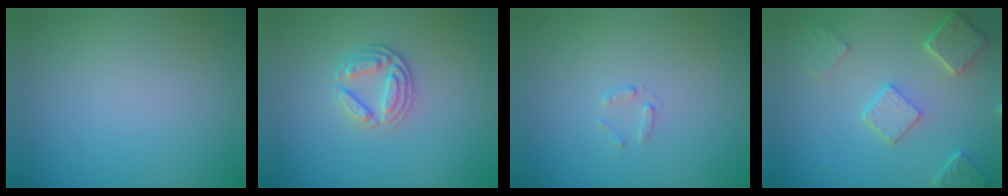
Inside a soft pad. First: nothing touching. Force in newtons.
{"total": 2.7, "press": 2.5, "slide": 1.0}
{"total": 0.7, "press": 0.4, "slide": 0.6}
{"total": 4.9, "press": 3.8, "slide": 3.0}